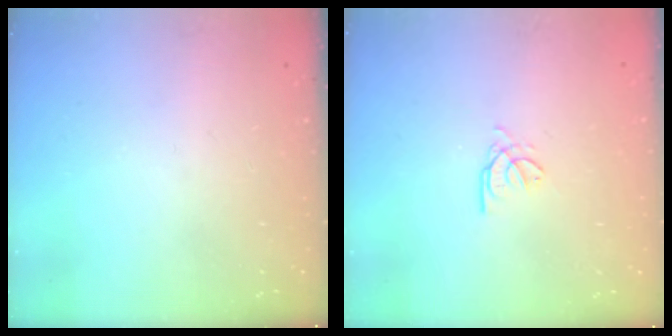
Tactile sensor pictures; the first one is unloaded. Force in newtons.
{"total": 2.6, "press": 2.6, "slide": 0.3}